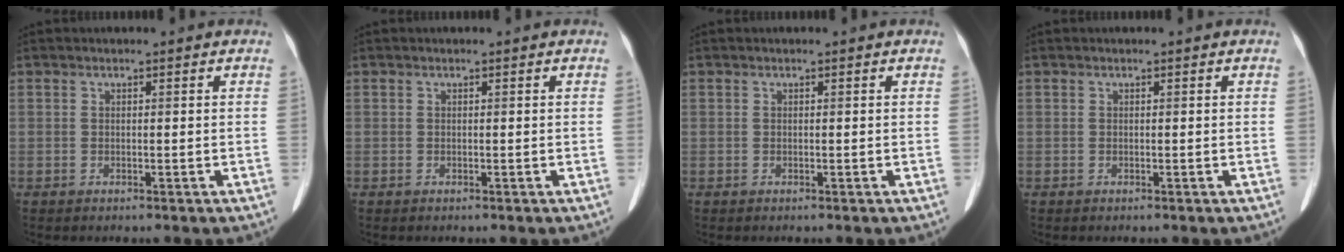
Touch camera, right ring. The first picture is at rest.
{"total": 0.0}
{"total": 0.0}
{"total": 0.0}